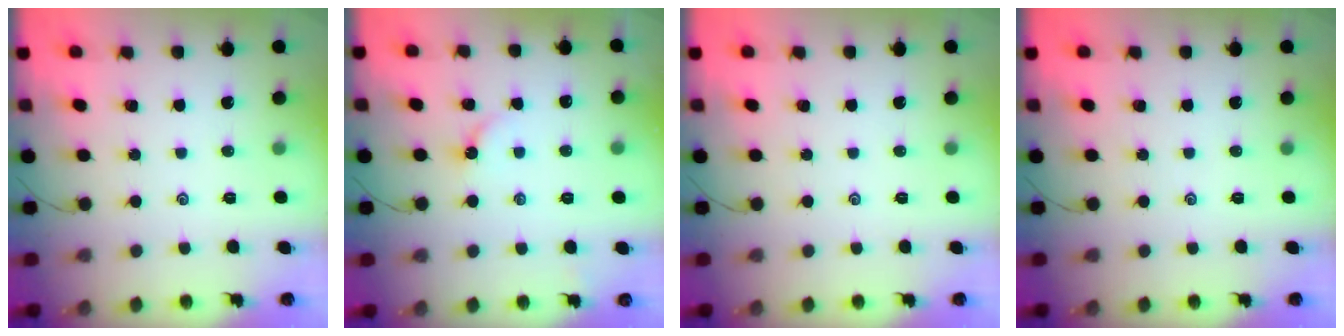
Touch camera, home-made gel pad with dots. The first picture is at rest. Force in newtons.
{"total": 2.6, "press": 2.5, "slide": 0.4}
{"total": 0.0}
{"total": 0.0}